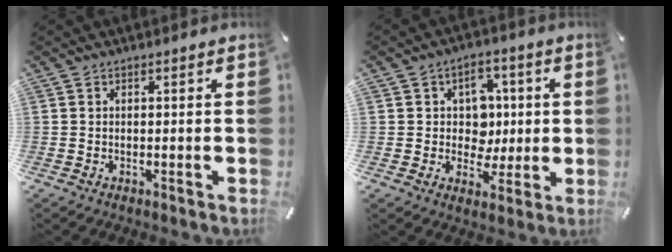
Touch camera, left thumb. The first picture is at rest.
{"total": 9.1, "force": [0.7, 8.3, 3.7], "torque": [-0.045, 0.003, 0.014]}